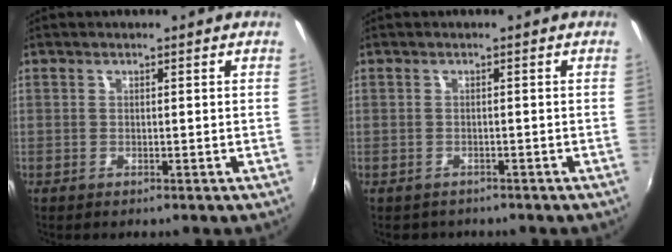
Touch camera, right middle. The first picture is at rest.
{"total": 1.7, "force": [-1.3, 1.1, 0.2], "torque": [-0.008, -0.003, -0.017]}